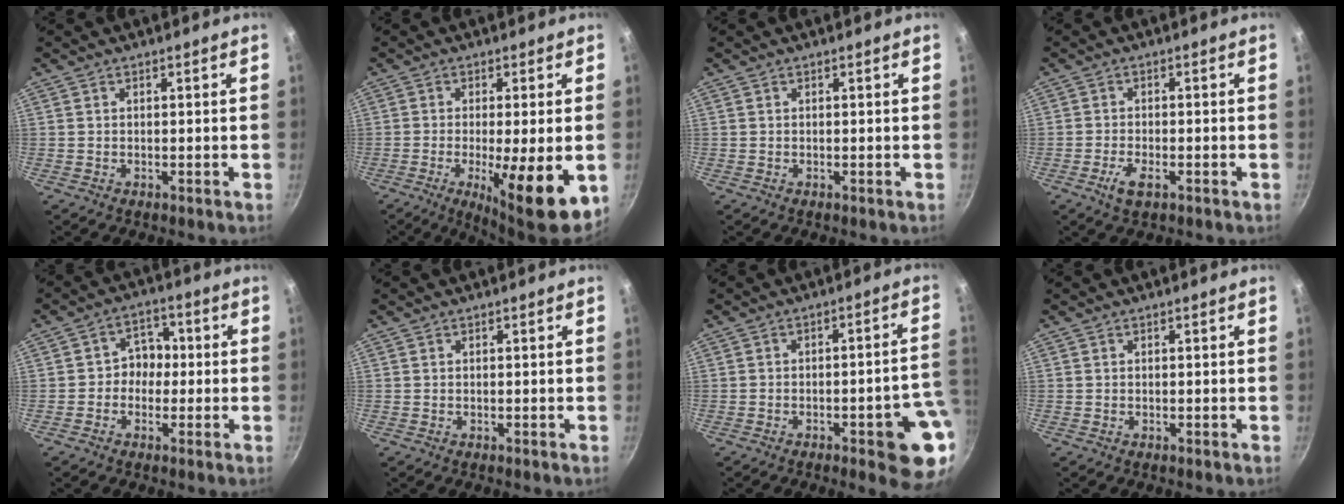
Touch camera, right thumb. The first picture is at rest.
{"total": 13.4, "force": [-3.3, 2.9, 12.6], "torque": [-0.185, -0.008, -0.044]}
{"total": 0.0}
{"total": 4.0, "force": [-1.9, 1.6, 3.1], "torque": [-0.063, 0.007, -0.036]}
{"total": 5.7, "force": [-0.5, 4.9, 2.8], "torque": [0.003, 0.019, -0.020]}
{"total": 0.0}
{"total": 12.2, "force": [-4.3, 3.4, 10.8], "torque": [-0.093, 0.033, -0.050]}
{"total": 0.0}